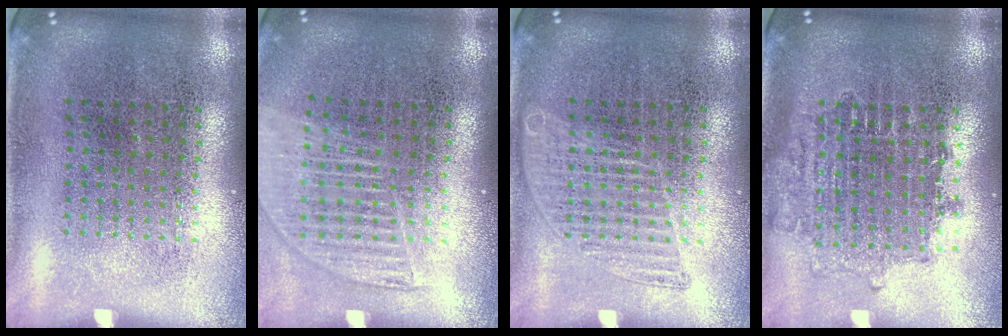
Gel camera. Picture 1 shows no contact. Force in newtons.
{"total": 1.4, "press": 1.3, "slide": 0.6}
{"total": 1.4, "press": 1.4, "slide": 0.1}
{"total": 1.6, "press": 1.3, "slide": 0.8}